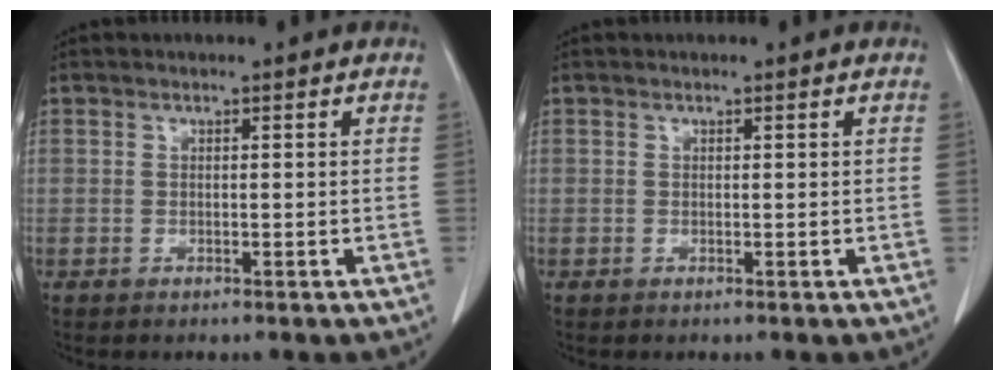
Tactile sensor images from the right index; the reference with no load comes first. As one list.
[{"total": 0.0}]